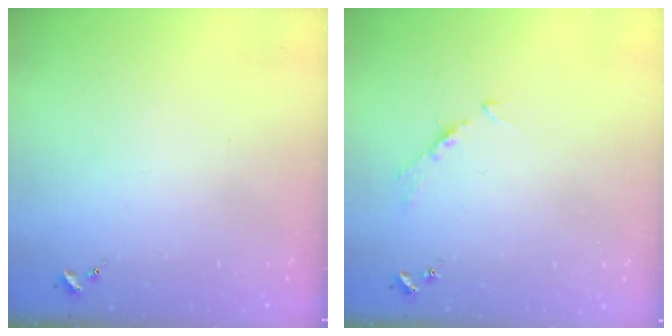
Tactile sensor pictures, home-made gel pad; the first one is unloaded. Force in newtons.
{"total": 4.4, "press": 4.4, "slide": 0.6}